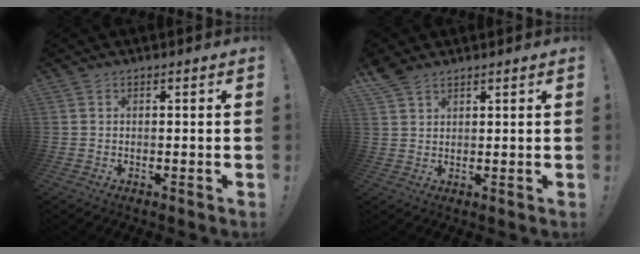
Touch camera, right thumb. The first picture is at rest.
{"total": 4.4, "force": [3.6, 1.9, 1.8], "torque": [-0.037, -0.019, 0.069]}